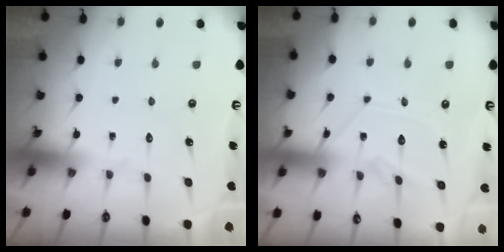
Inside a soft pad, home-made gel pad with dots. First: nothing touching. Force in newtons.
{"total": 10.2, "press": 10.2, "slide": 0.4}